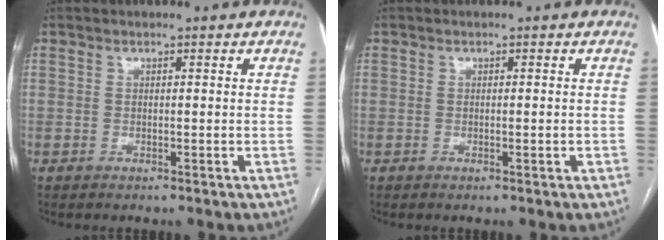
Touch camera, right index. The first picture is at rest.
{"total": 0.7, "force": [-0.2, 0.1, 0.7], "torque": [-0.014, 0.000, 0.003]}